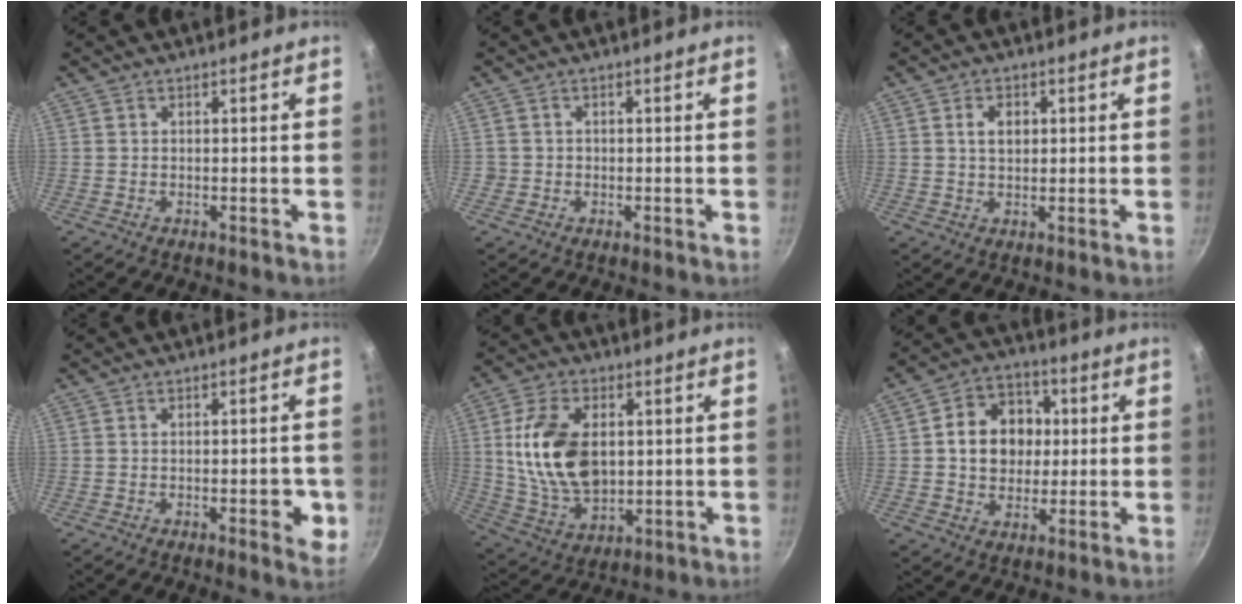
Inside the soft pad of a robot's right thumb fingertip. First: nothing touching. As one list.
[{"total": 1.1, "force": [-0.2, 1.1, 0.1], "torque": [0.004, 0.005, -0.002]}, {"total": 3.8, "force": [1.0, 2.6, 2.6], "torque": [-0.031, 0.000, 0.016]}, {"total": 5.4, "force": [-1.5, 2.2, 4.7], "torque": [-0.041, 0.005, -0.019]}, {"total": 16.9, "force": [2.0, 10.9, 12.7], "torque": [-0.216, -0.008, 0.048]}, {"total": 12.4, "force": [1.4, 10.2, 6.9], "torque": [-0.072, 0.014, 0.014]}]